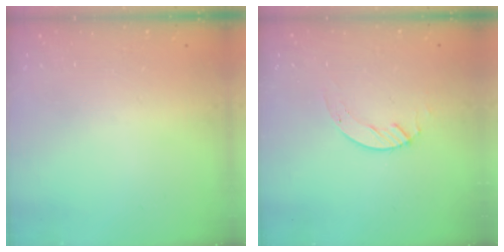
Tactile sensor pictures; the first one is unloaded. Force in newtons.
{"total": 2.4, "press": 2.4, "slide": 0.2}